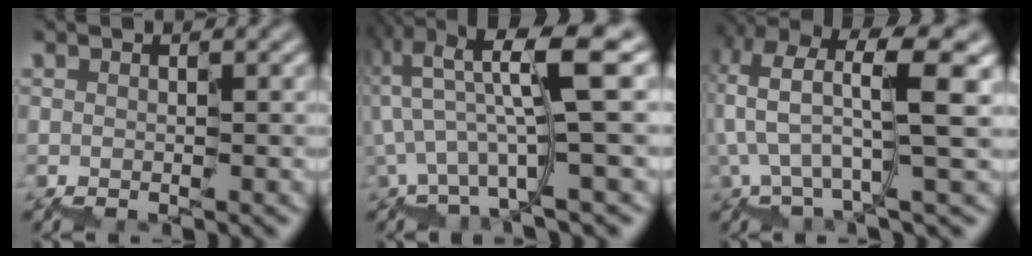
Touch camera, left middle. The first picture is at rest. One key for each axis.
{"total": 7.7, "fx": -0.2, "fy": 1.5, "fz": 7.5, "tx": -0.144, "ty": 0.016, "tz": -0.002}
{"total": 7.6, "fx": 1.5, "fy": 2.1, "fz": 7.2, "tx": -0.146, "ty": 0.017, "tz": 0.030}